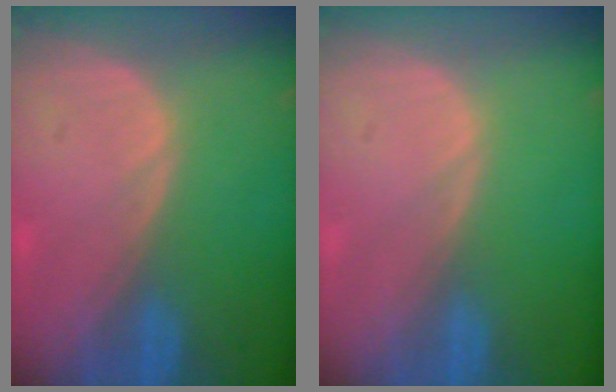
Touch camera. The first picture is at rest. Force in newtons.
{"total": 0.0}